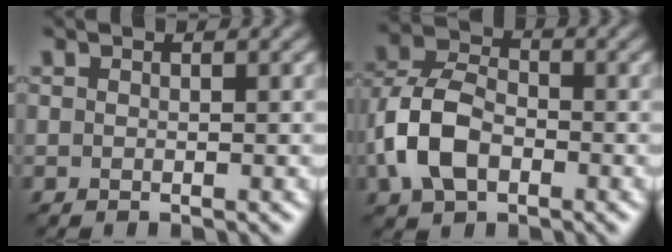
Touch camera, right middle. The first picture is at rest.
{"total": 6.6, "force": [-2.0, 4.4, 4.5], "torque": [-0.107, 0.005, -0.047]}